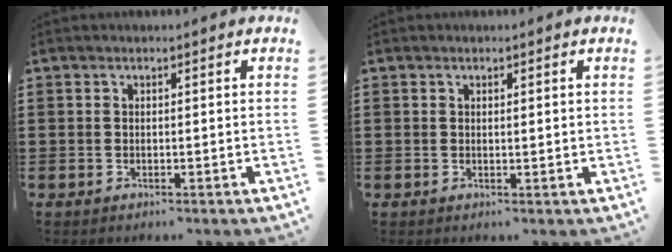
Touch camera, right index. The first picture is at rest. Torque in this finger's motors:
{"motor_torque": [-0.28, 0.10, -0.01, -0.01]}